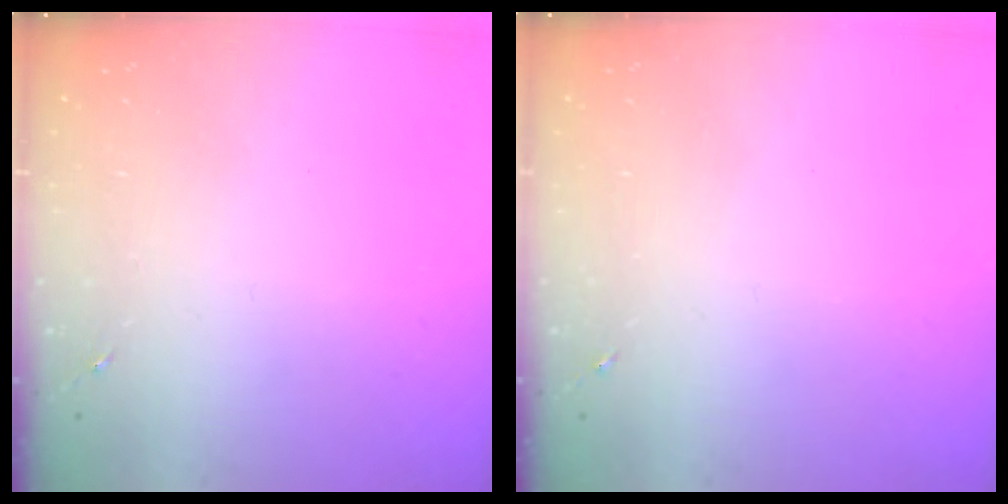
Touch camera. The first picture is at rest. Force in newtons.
{"total": 0.0}